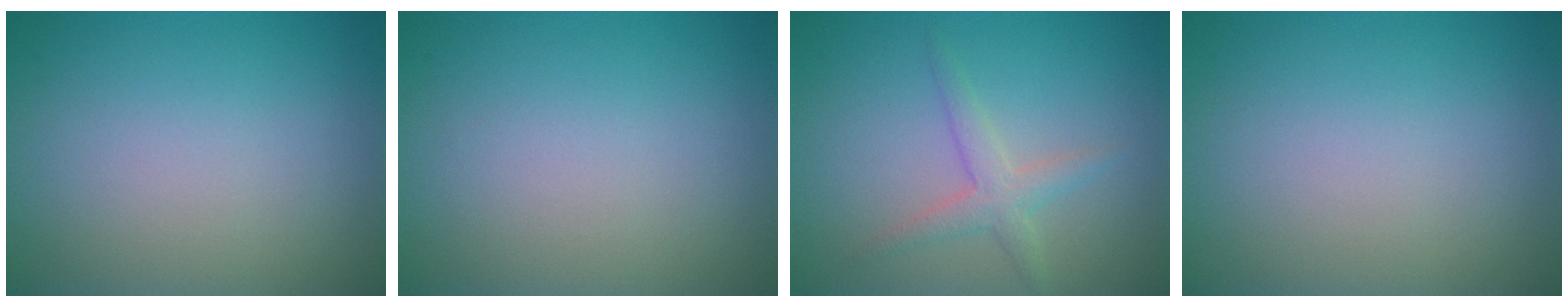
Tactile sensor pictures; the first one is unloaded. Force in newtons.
{"total": 0.0}
{"total": 2.2, "press": 2.2, "slide": 0.1}
{"total": 0.0}